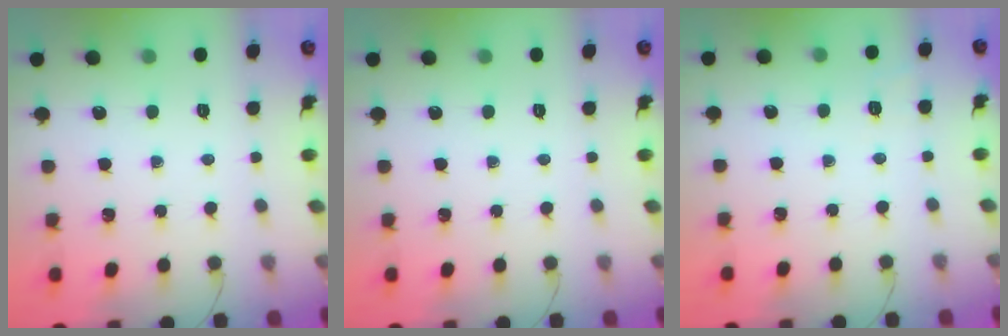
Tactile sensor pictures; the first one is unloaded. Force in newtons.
{"total": 0.0}
{"total": 1.6, "press": 0.2, "slide": 1.6}